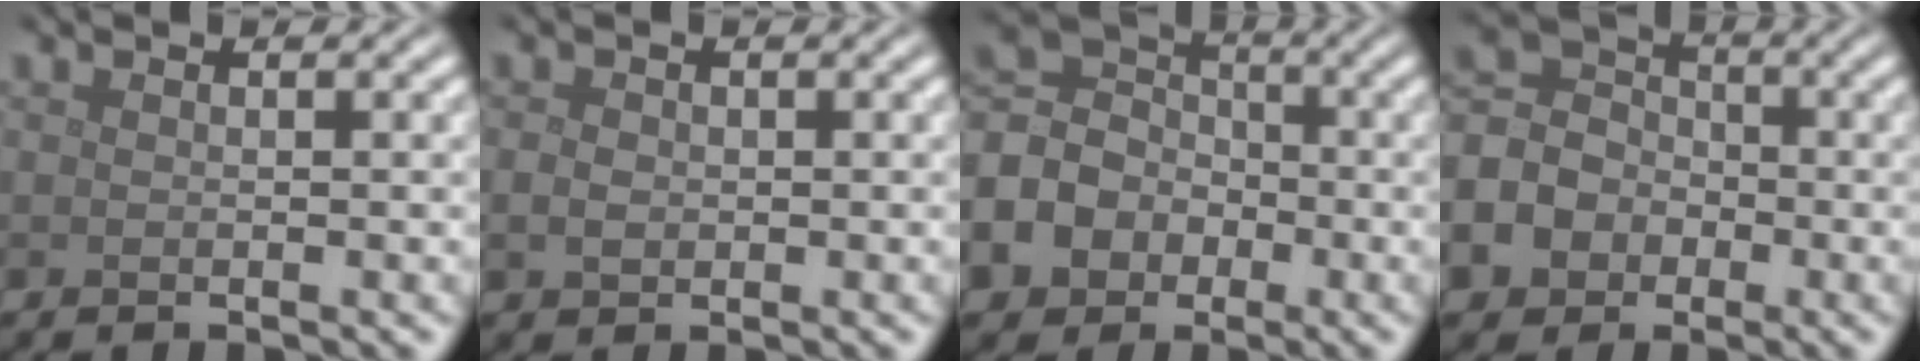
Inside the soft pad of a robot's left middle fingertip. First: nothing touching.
{"total": 1.3, "force": [-0.2, 1.1, 0.7], "torque": [-0.017, -0.001, -0.006]}
{"total": 7.6, "force": [-2.9, 6.2, 3.3], "torque": [-0.081, -0.002, -0.068]}
{"total": 7.3, "force": [-3.3, 5.9, 2.8], "torque": [-0.068, -0.006, -0.076]}